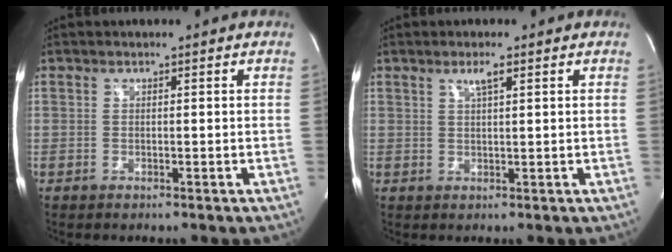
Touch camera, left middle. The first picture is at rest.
{"total": 2.1, "force": [1.2, 0.1, 1.7], "torque": [-0.035, 0.000, 0.022]}